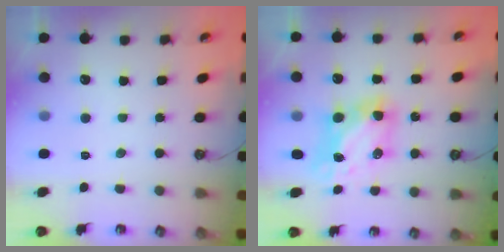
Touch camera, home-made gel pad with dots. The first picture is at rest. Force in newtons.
{"total": 8.2, "press": 8.2, "slide": 0.3}